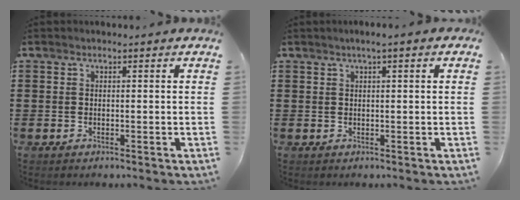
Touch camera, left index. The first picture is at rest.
{"total": 1.2, "force": [0.4, 0.0, 1.2], "torque": [-0.022, 0.000, 0.006]}